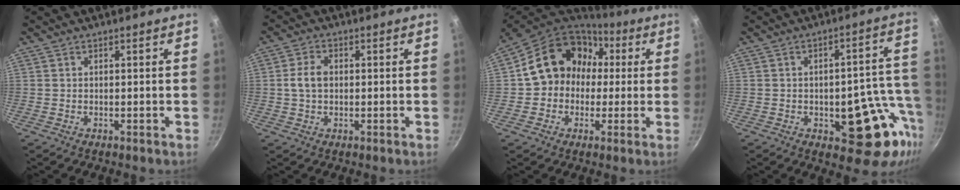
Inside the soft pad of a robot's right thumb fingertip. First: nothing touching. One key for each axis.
{"total": 4.4, "fx": 0.2, "fy": 3.0, "fz": 3.2, "tx": -0.058, "ty": 0.012, "tz": -0.001}
{"total": 16.4, "fx": 2.1, "fy": 13.9, "fz": 8.4, "tx": -0.103, "ty": 0.048, "tz": 0.023}
{"total": 16.0, "fx": -4.8, "fy": 7.6, "fz": 13.2, "tx": -0.092, "ty": 0.029, "tz": -0.061}